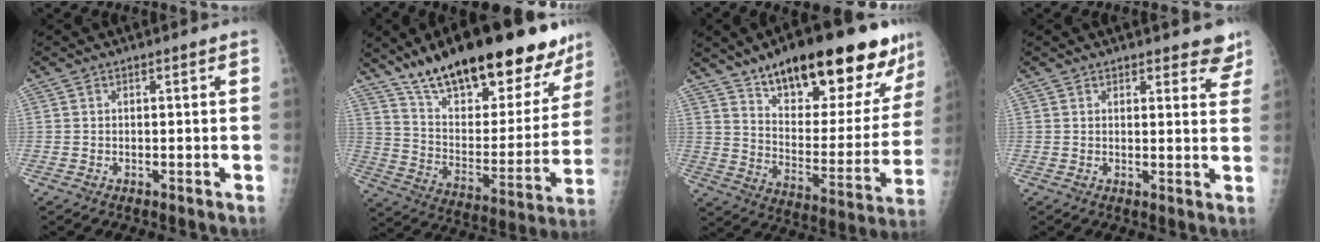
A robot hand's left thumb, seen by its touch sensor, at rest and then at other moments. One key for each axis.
{"total": 30.8, "fx": 22.4, "fy": 10.6, "fz": 18.3, "tx": -0.240, "ty": -0.073, "tz": 0.342}
{"total": 27.6, "fx": 18.0, "fy": 9.5, "fz": 18.7, "tx": -0.228, "ty": -0.063, "tz": 0.273}
{"total": 5.5, "fx": 4.8, "fy": 2.2, "fz": 1.7, "tx": 0.020, "ty": -0.025, "tz": 0.047}